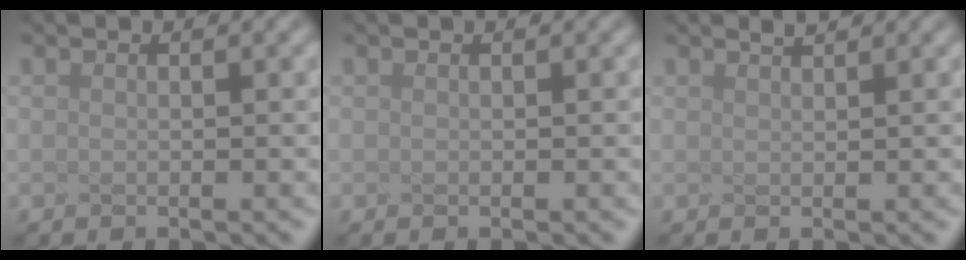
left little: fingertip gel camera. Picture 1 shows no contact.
{"total": 0.0}
{"total": 0.6, "force": [0.6, -0.3, -0.1], "torque": [0.002, 0.005, 0.010]}